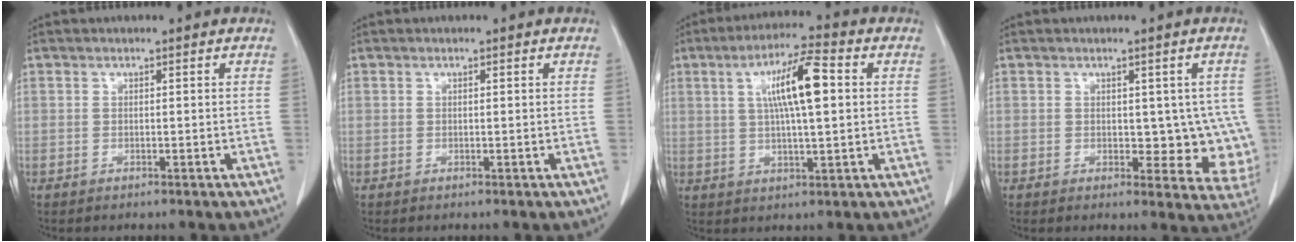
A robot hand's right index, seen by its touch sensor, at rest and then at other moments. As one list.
[{"total": 0.0}, {"total": 9.9, "force": [2.2, 1.6, 9.5], "torque": [-0.169, 0.016, 0.035]}, {"total": 7.3, "force": [0.4, 4.4, 5.7], "torque": [-0.031, 0.001, 0.009]}]